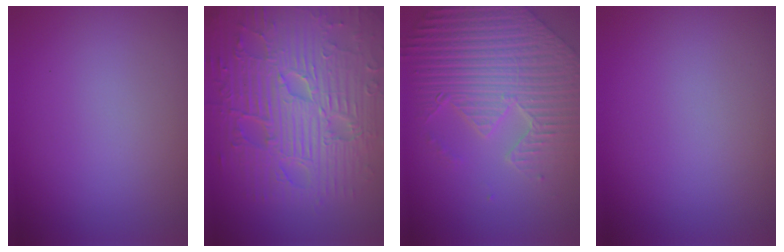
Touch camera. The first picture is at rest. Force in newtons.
{"total": 11.3, "press": 7.4, "slide": 8.6}
{"total": 9.3, "press": 6.5, "slide": 6.6}
{"total": 0.0}